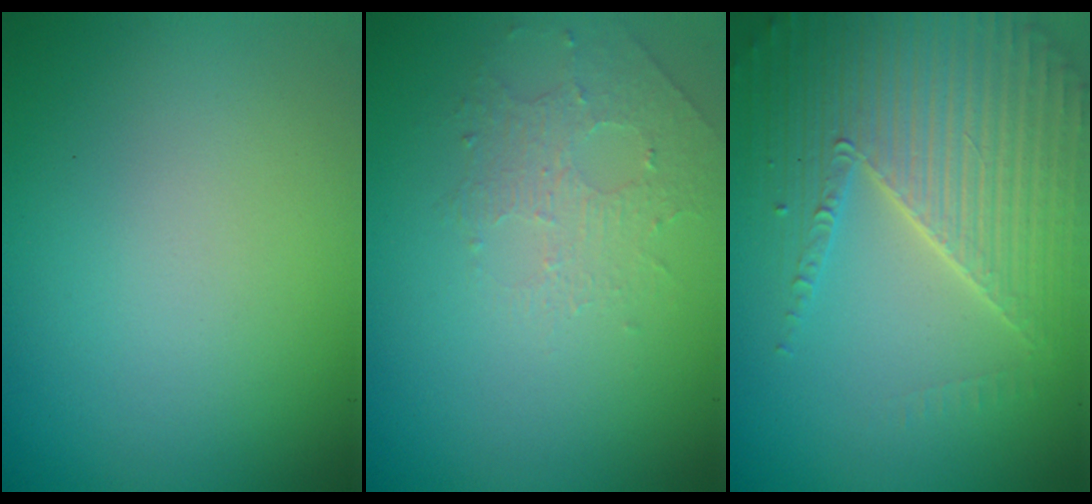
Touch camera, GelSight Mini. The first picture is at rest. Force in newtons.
{"total": 1.5, "press": 1.0, "slide": 1.1}
{"total": 4.9, "press": 4.8, "slide": 1.2}